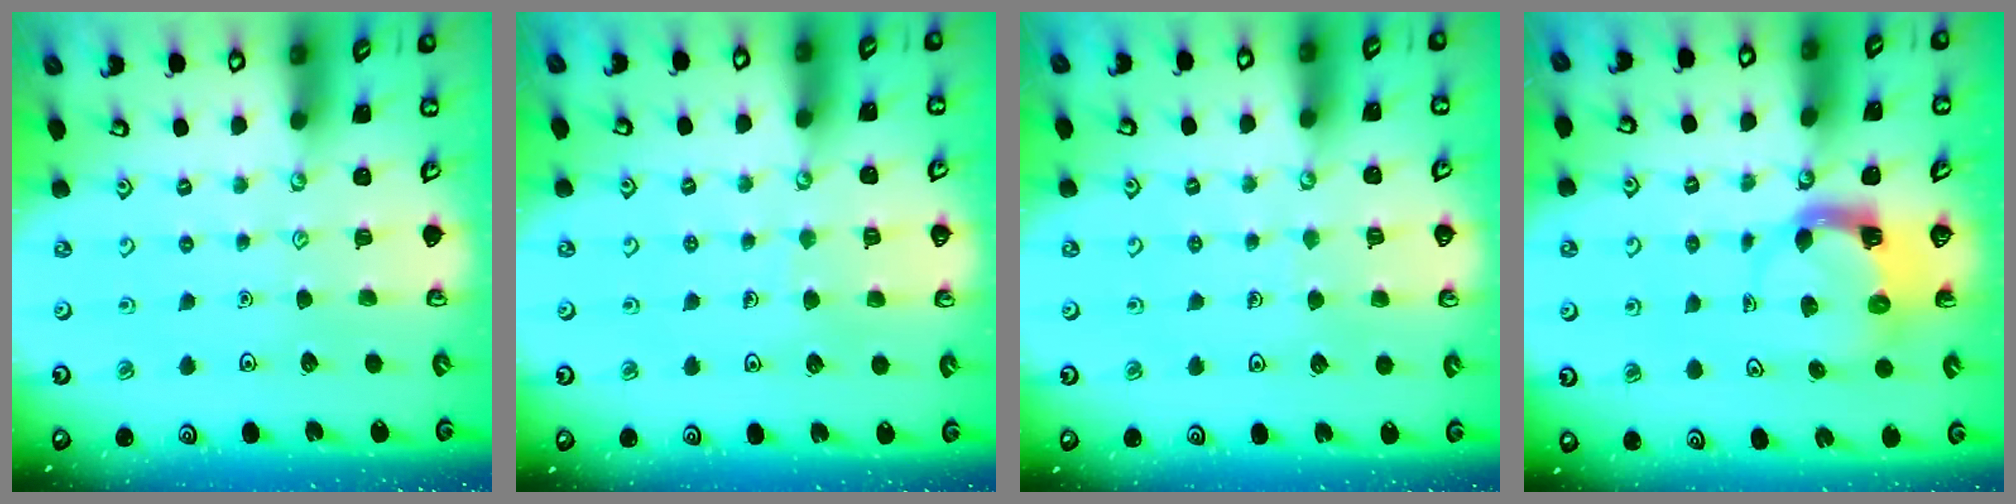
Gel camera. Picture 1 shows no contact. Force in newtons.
{"total": 5.3, "press": 5.2, "slide": 0.4}
{"total": 3.3, "press": 3.3, "slide": 0.2}
{"total": 3.9, "press": 3.9, "slide": 0.6}